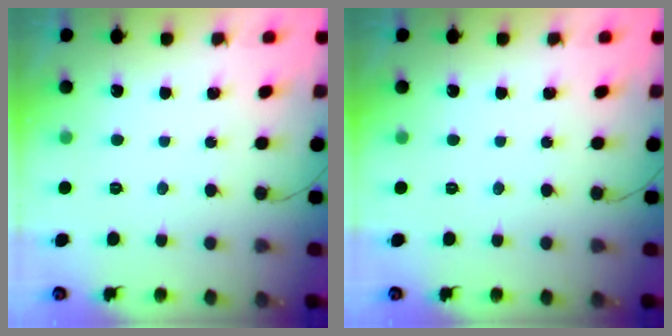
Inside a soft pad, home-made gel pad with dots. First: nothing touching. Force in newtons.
{"total": 0.0}